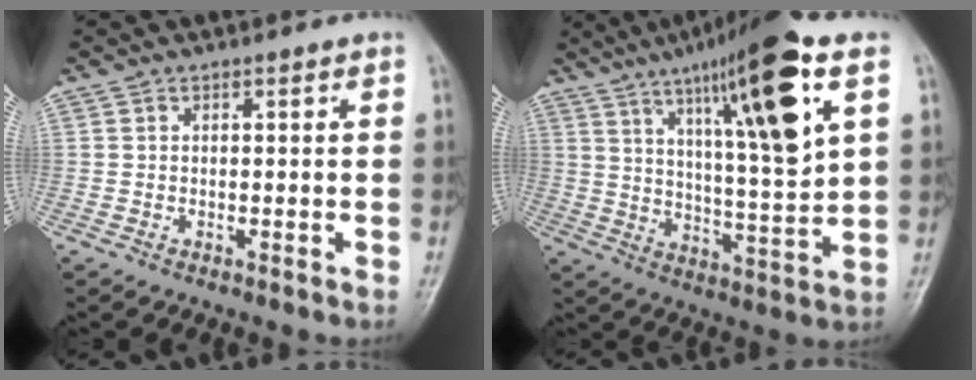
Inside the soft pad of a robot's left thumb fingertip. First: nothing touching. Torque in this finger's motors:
{"motor_torque": [0.79, 0.77, 1.81, -0.96, 0.30]}